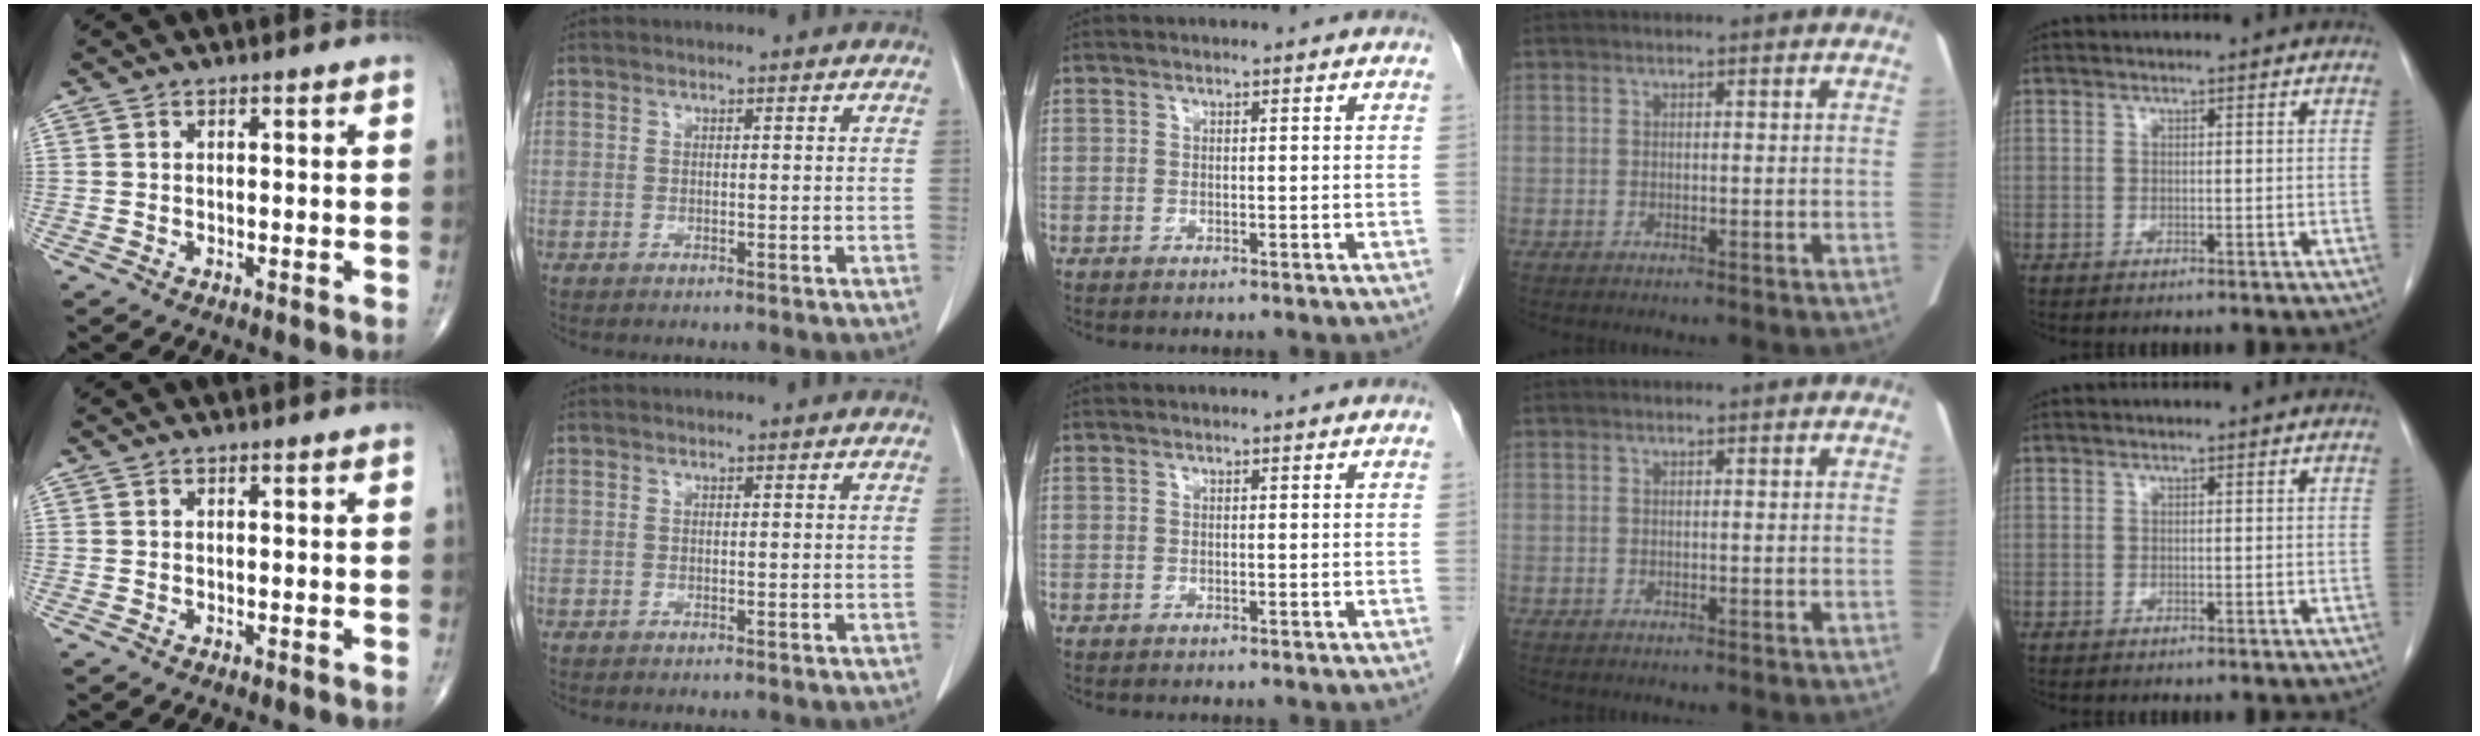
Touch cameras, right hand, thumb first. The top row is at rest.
{}